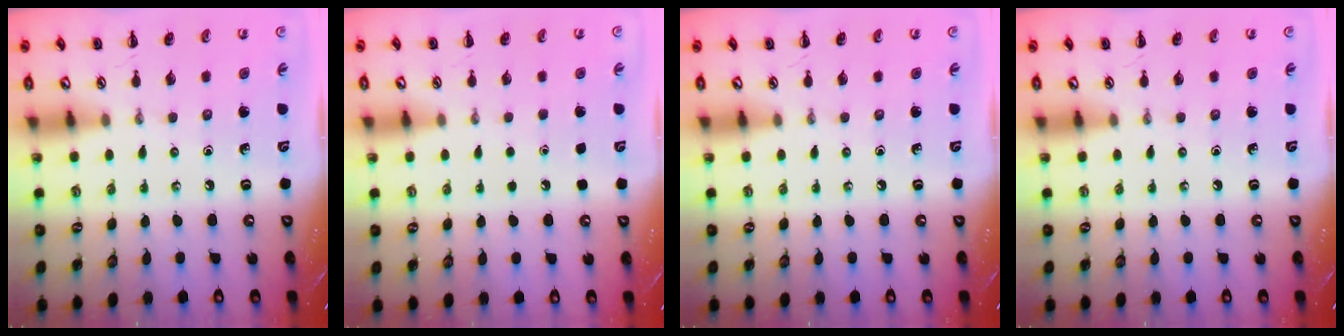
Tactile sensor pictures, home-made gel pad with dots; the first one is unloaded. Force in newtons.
{"total": 1.5, "press": 1.5, "slide": 0.1}
{"total": 0.0}
{"total": 0.0}